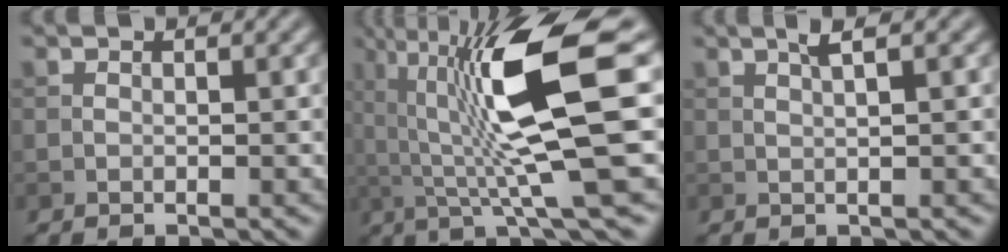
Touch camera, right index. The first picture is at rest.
{"total": 12.3, "force": [2.3, 2.3, 11.8], "torque": [-0.188, 0.002, 0.045]}
{"total": 1.8, "force": [0.8, 0.3, 1.6], "torque": [-0.025, 0.004, 0.014]}